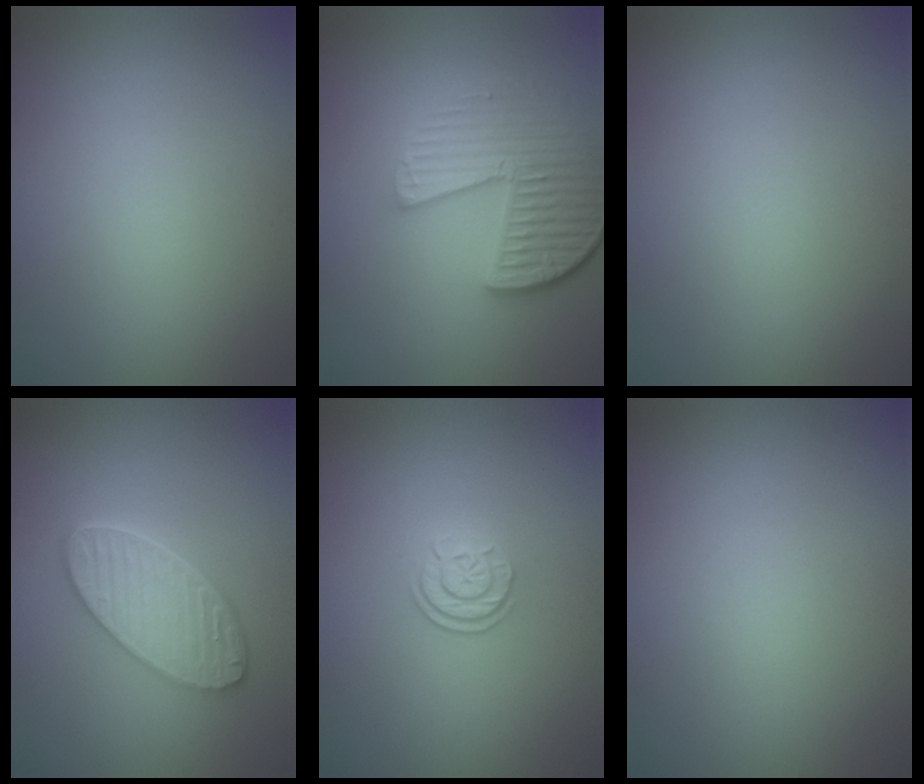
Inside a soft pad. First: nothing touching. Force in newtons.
{"total": 5.4, "press": 4.1, "slide": 3.5}
{"total": 0.0}
{"total": 5.6, "press": 4.3, "slide": 3.5}
{"total": 2.3, "press": 1.7, "slide": 1.5}
{"total": 0.0}